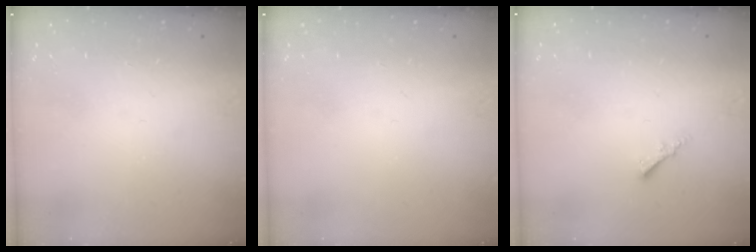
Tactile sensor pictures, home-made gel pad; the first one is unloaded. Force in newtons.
{"total": 0.0}
{"total": 1.8, "press": 1.7, "slide": 0.3}